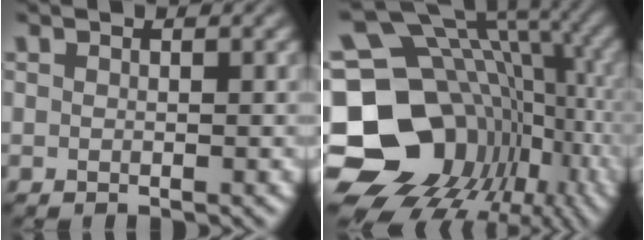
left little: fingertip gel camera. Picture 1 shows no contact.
{"total": 18.7, "force": [-3.8, 14.6, 10.9], "torque": [-0.211, -0.014, -0.039]}